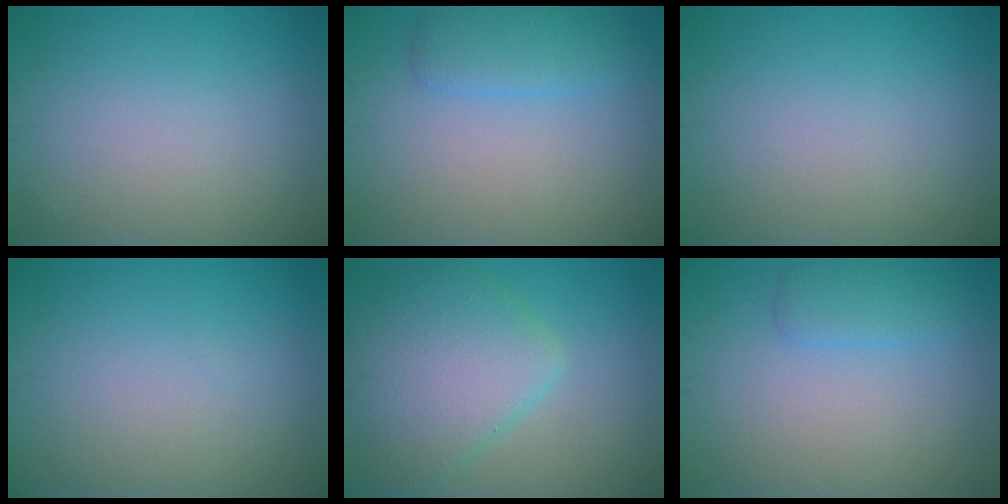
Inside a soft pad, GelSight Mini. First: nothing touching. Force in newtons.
{"total": 2.7, "press": 2.7, "slide": 0.1}
{"total": 0.0}
{"total": 0.0}
{"total": 6.9, "press": 6.9, "slide": 0.4}
{"total": 1.8, "press": 1.8, "slide": 0.2}